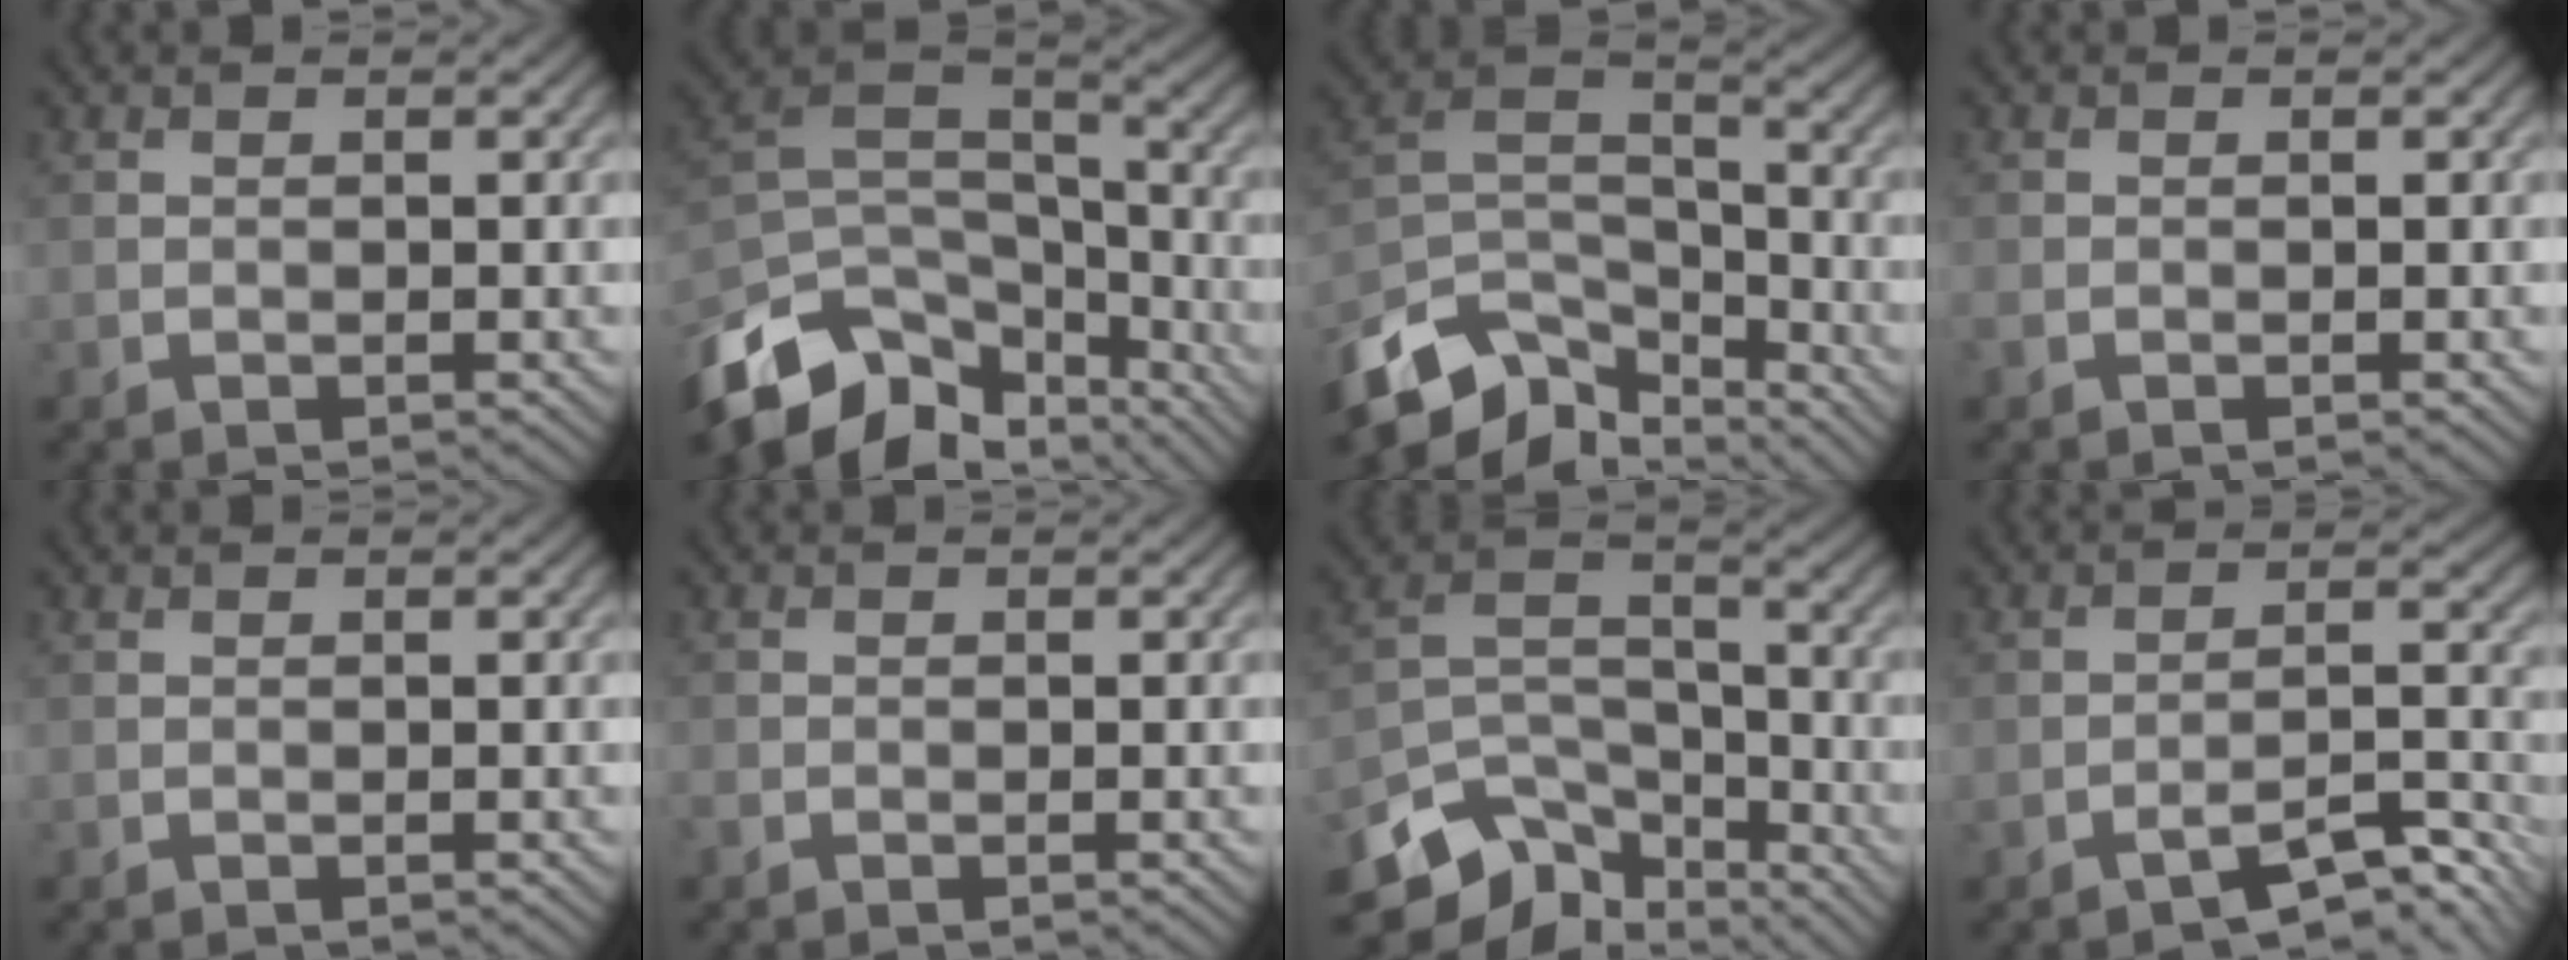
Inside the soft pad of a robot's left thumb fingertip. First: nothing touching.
{"total": 13.9, "force": [-8.9, 7.7, 7.5], "torque": [-0.202, -0.018, -0.151]}
{"total": 11.8, "force": [-8.5, 5.7, 5.9], "torque": [-0.130, -0.005, -0.166]}
{"total": 0.7, "force": [-0.4, 0.4, 0.4], "torque": [-0.012, -0.003, -0.008]}
{"total": 0.0}
{"total": 0.7, "force": [-0.5, 0.4, 0.2], "torque": [-0.007, -0.002, -0.012]}
{"total": 10.8, "force": [-7.7, 5.7, 5.0], "torque": [-0.103, -0.017, -0.146]}
{"total": 5.8, "force": [-4.4, 0.9, 3.7], "torque": [-0.059, 0.007, -0.070]}